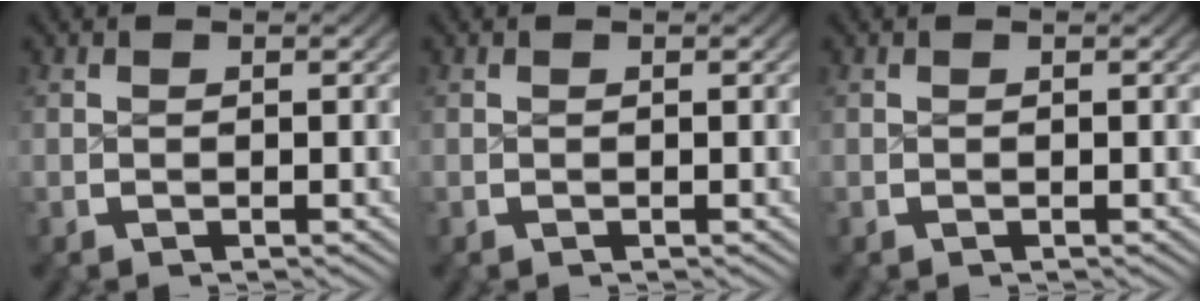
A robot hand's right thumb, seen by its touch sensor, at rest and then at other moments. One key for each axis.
{"total": 0.0}
{"total": 0.0}